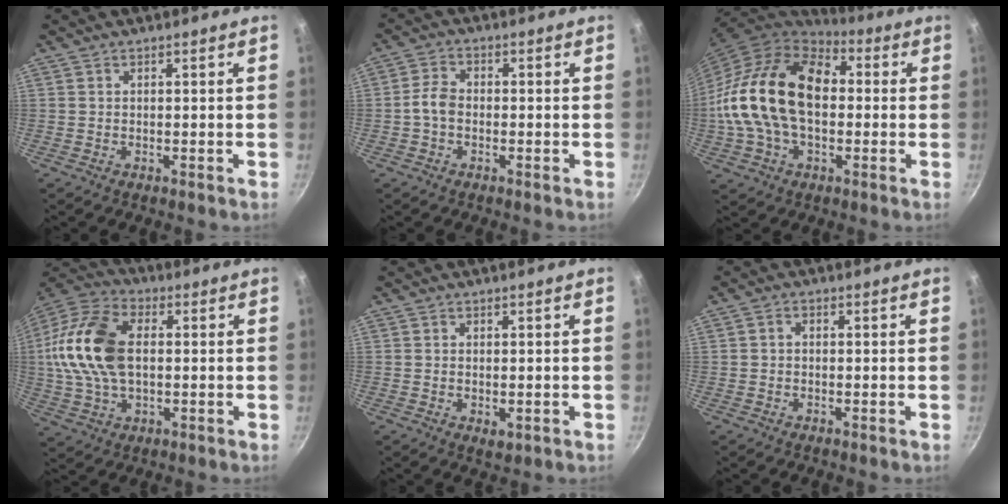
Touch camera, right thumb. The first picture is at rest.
{"total": 3.8, "force": [-1.0, 2.6, 2.5], "torque": [-0.052, 0.021, -0.027]}
{"total": 23.2, "force": [-0.1, 15.1, 17.7], "torque": [-0.311, 0.040, -0.013]}
{"total": 18.2, "force": [1.5, 11.3, 14.2], "torque": [-0.270, 0.025, 0.015]}
{"total": 2.1, "force": [-0.2, 1.3, 1.6], "torque": [-0.025, -0.006, -0.001]}
{"total": 1.3, "force": [-0.2, 1.1, 0.7], "torque": [-0.013, 0.007, -0.005]}